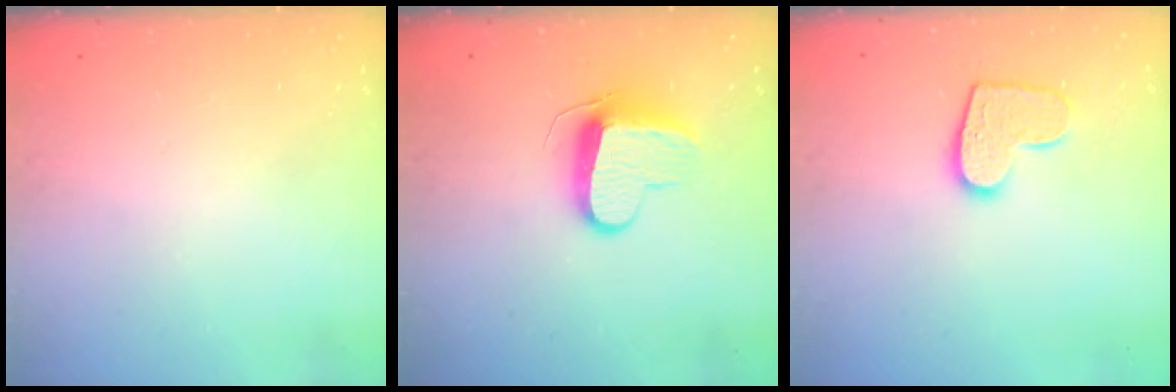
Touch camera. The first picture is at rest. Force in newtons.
{"total": 9.8, "press": 9.8, "slide": 0.1}
{"total": 10.8, "press": 10.8, "slide": 0.7}